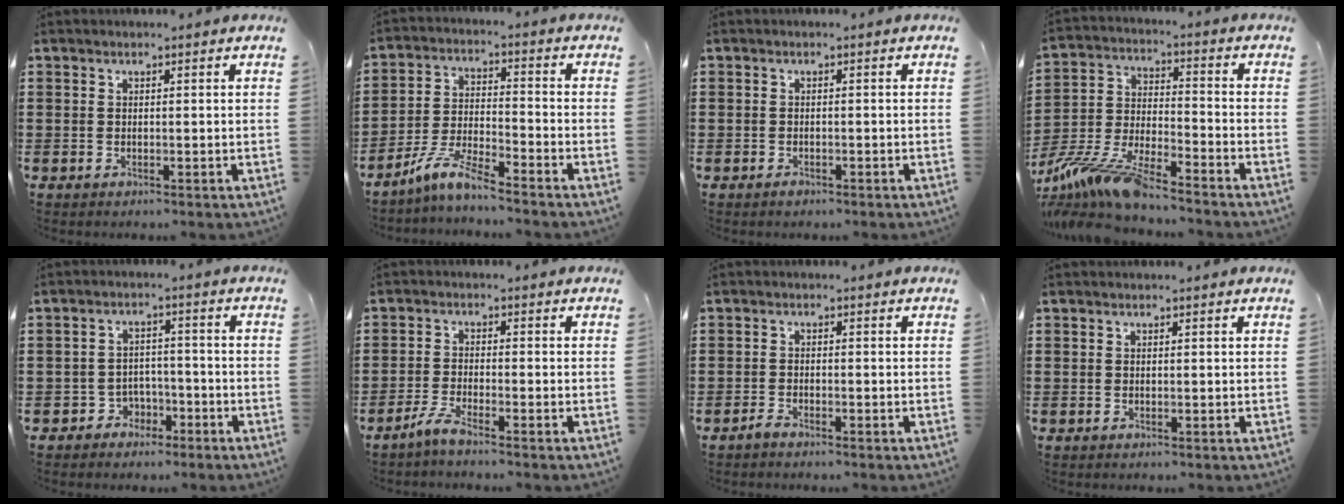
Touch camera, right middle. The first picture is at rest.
{"total": 7.3, "force": [-6.2, 0.6, 3.8], "torque": [-0.095, -0.009, -0.125]}
{"total": 1.0, "force": [-0.8, 0.6, 0.2], "torque": [-0.004, 0.001, -0.018]}
{"total": 10.1, "force": [-9.0, 0.4, 4.5], "torque": [-0.102, 0.000, -0.184]}
{"total": 3.3, "force": [-2.6, 1.9, 0.2], "torque": [-0.016, 0.008, -0.058]}
{"total": 3.0, "force": [-2.5, 0.1, 1.7], "torque": [-0.051, -0.003, -0.054]}
{"total": 1.5, "force": [-1.4, 0.3, 0.6], "torque": [-0.021, -0.002, -0.030]}
{"total": 0.0}